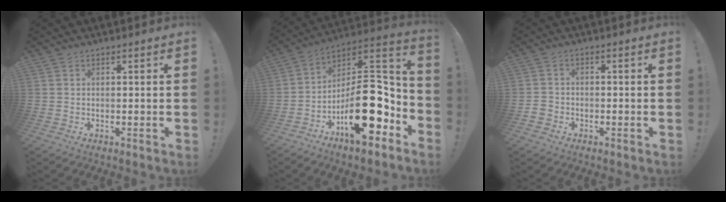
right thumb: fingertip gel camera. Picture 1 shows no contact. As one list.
[{"total": 22.4, "force": [-7.2, 11.3, 18.0], "torque": [-0.266, 0.043, -0.106]}, {"total": 2.6, "force": [-1.6, 2.0, 0.6], "torque": [-0.012, 0.007, -0.032]}]